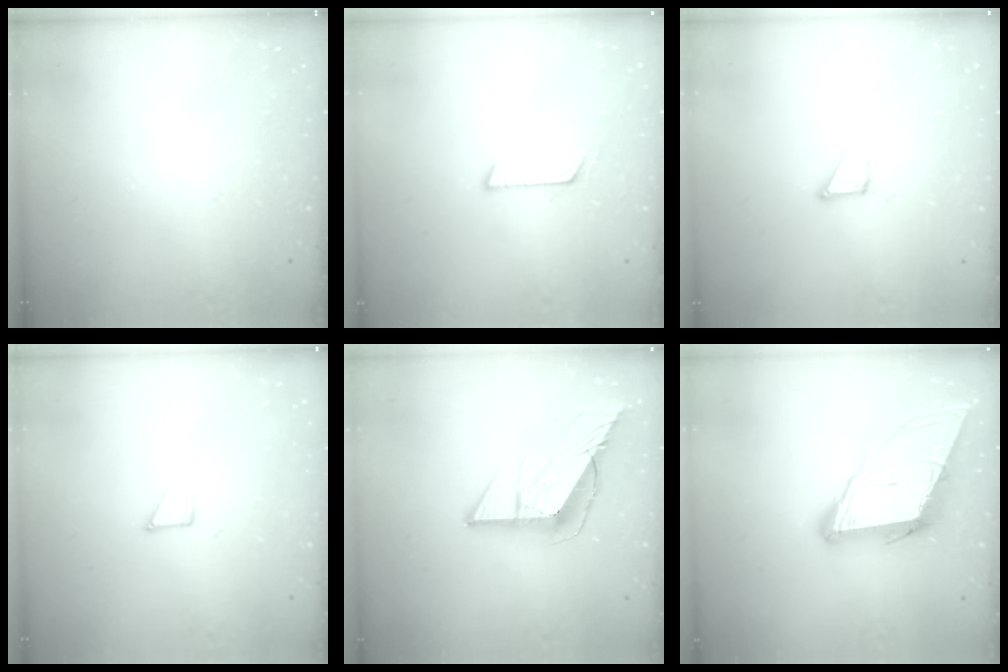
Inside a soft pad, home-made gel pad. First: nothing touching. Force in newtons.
{"total": 5.9, "press": 5.9, "slide": 0.5}
{"total": 1.9, "press": 1.9, "slide": 0.1}
{"total": 4.8, "press": 4.8, "slide": 0.4}
{"total": 11.4, "press": 11.3, "slide": 1.3}
{"total": 11.7, "press": 11.1, "slide": 3.5}